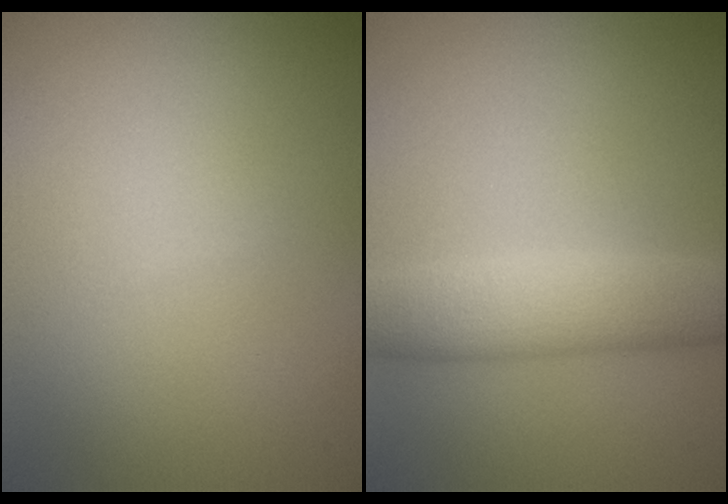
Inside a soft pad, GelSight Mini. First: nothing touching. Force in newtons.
{"total": 5.1, "press": 5.1, "slide": 0.4}